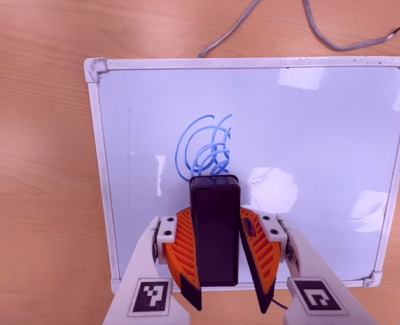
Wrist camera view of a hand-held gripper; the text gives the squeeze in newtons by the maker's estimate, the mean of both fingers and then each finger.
{"total": 8.4, "left": 7.9, "right": 8.8}